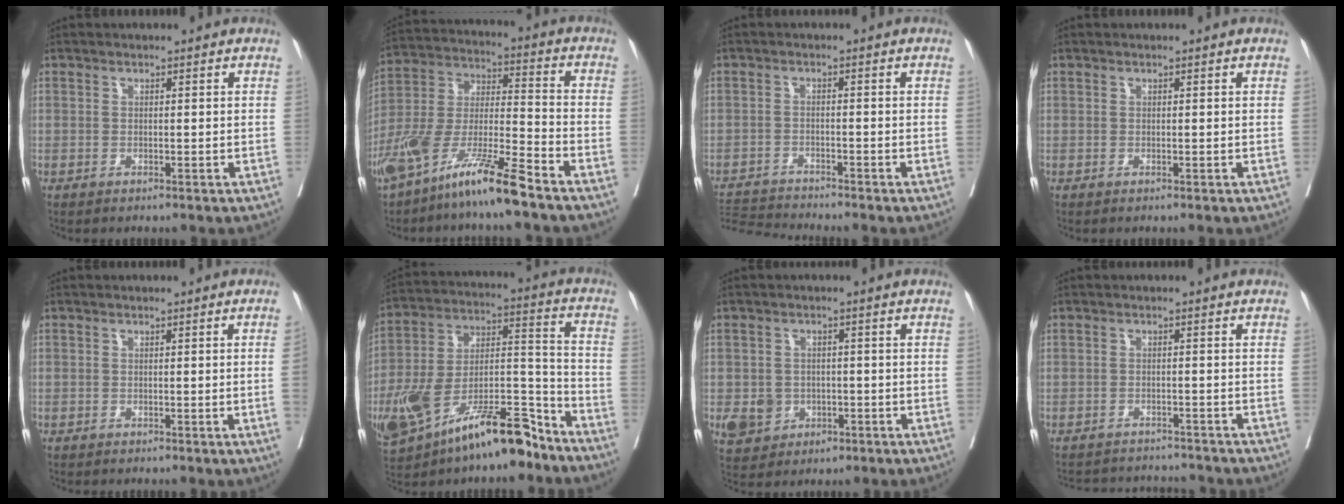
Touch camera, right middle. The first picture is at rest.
{"total": 14.6, "force": [-10.4, 1.0, 10.2], "torque": [-0.213, -0.015, -0.198]}
{"total": 5.2, "force": [-5.1, -1.1, -0.3], "torque": [0.008, -0.011, -0.095]}
{"total": 0.0}
{"total": 1.0, "force": [-0.4, -0.1, 0.9], "torque": [-0.013, 0.001, -0.008]}
{"total": 20.0, "force": [-13.5, 5.9, 13.5], "torque": [-0.262, 0.004, -0.236]}
{"total": 6.2, "force": [-2.0, 5.6, 1.9], "torque": [-0.032, 0.005, -0.019]}
{"total": 8.1, "force": [-8.0, 1.1, 0.8], "torque": [-0.012, 0.008, -0.107]}